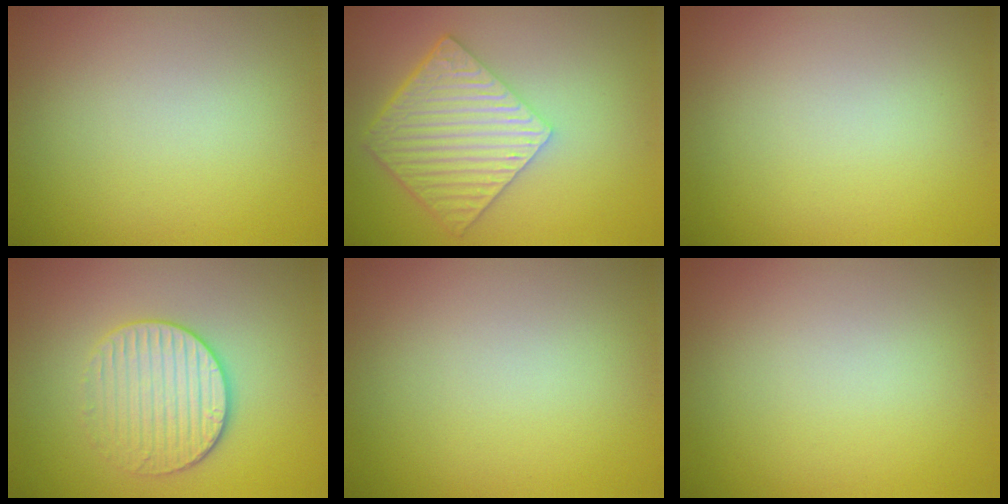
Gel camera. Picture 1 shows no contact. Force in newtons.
{"total": 6.7, "press": 4.8, "slide": 4.7}
{"total": 0.0}
{"total": 3.4, "press": 3.2, "slide": 1.2}
{"total": 0.0}
{"total": 0.0}